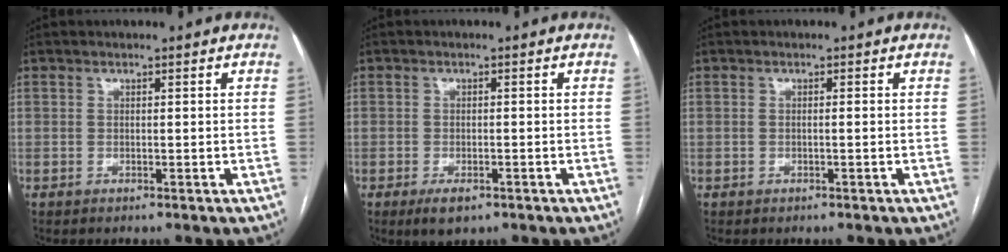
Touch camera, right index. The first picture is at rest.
{"total": 3.2, "force": [-1.9, 1.6, 2.1], "torque": [-0.037, -0.003, -0.023]}
{"total": 0.5, "force": [-0.1, 0.0, 0.5], "torque": [-0.009, 0.001, -0.002]}